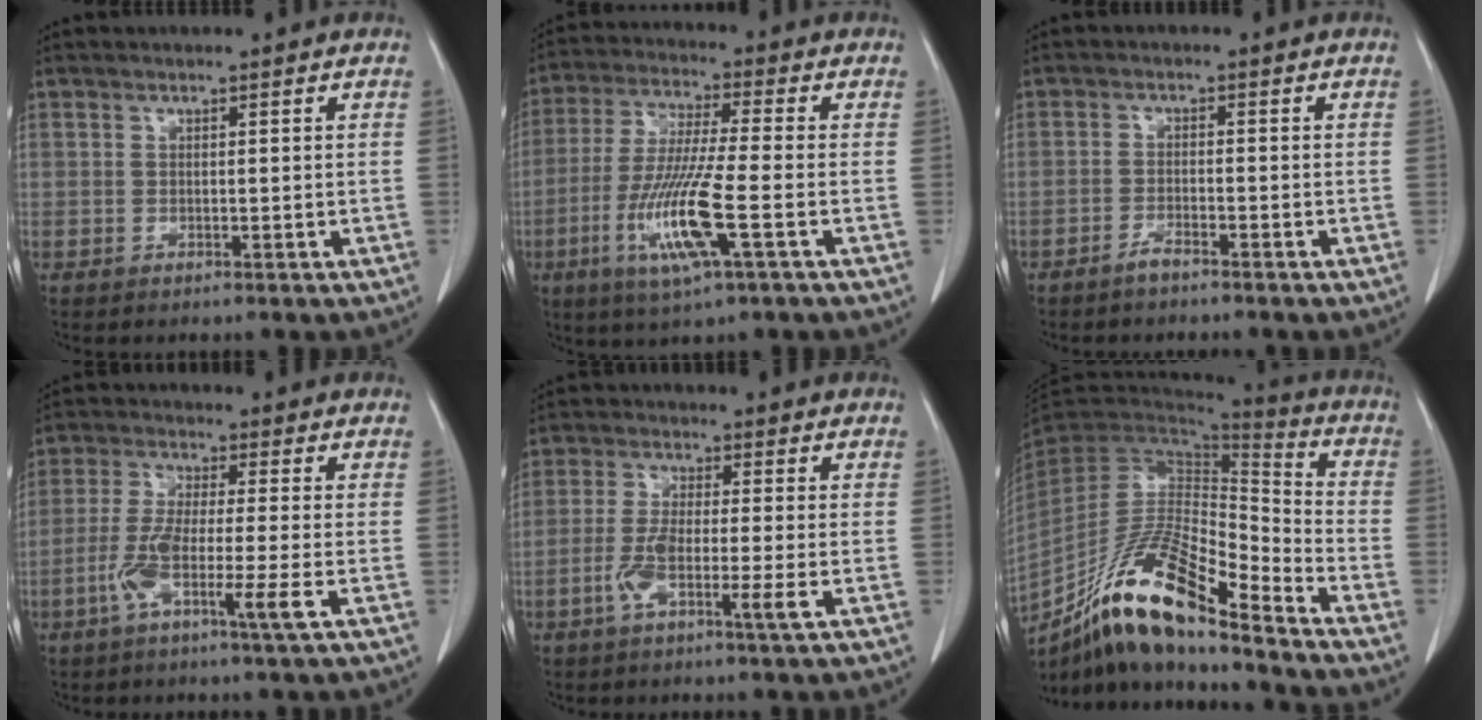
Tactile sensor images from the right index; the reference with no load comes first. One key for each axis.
{"total": 12.6, "fx": -4.0, "fy": 0.5, "fz": 11.9, "tx": -0.245, "ty": -0.020, "tz": -0.078}
{"total": 2.0, "fx": -1.8, "fy": 0.2, "fz": 1.0, "tx": -0.024, "ty": -0.002, "tz": -0.034}
{"total": 8.4, "fx": -3.1, "fy": -0.2, "fz": 7.8, "tx": -0.150, "ty": -0.009, "tz": -0.063}
{"total": 6.5, "fx": -2.2, "fy": 0.3, "fz": 6.1, "tx": -0.120, "ty": -0.003, "tz": -0.044}
{"total": 18.7, "fx": -13.8, "fy": 2.9, "fz": 12.3, "tx": -0.234, "ty": -0.007, "tz": -0.251}